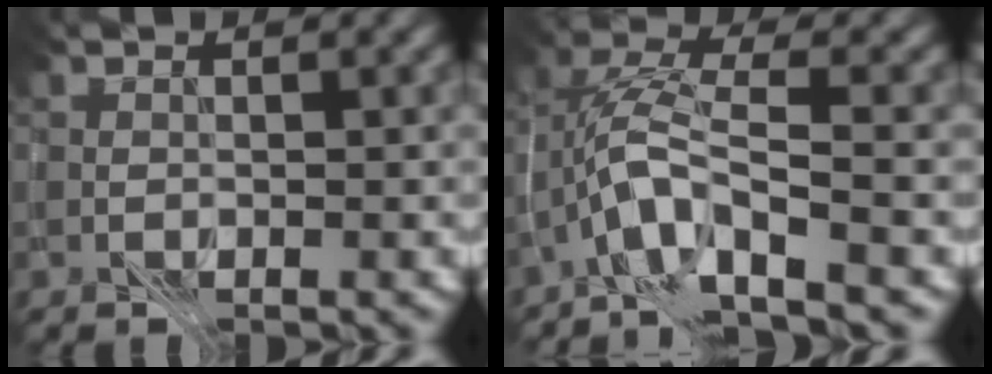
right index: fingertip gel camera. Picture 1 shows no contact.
{"total": 6.2, "force": [-2.4, 1.9, 5.5], "torque": [-0.108, 0.014, -0.052]}